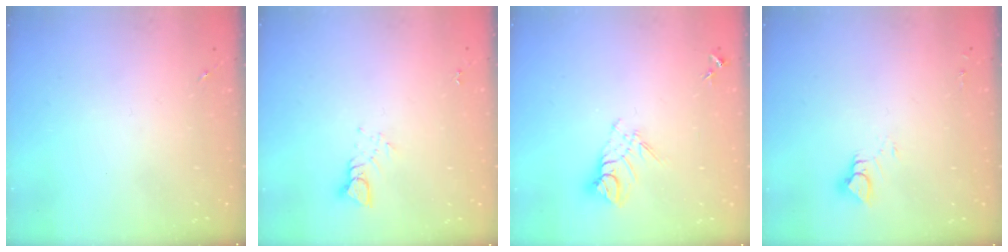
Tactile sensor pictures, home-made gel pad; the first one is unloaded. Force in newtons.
{"total": 3.9, "press": 3.8, "slide": 0.3}
{"total": 8.8, "press": 8.7, "slide": 0.7}
{"total": 4.5, "press": 4.5, "slide": 0.2}